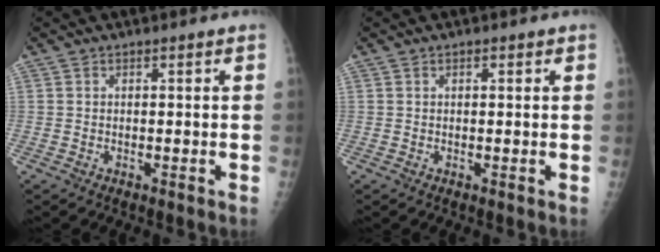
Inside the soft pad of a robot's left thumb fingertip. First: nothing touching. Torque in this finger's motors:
{"motor_torque": [-0.06, 0.10, -0.18, -0.06, -0.02]}